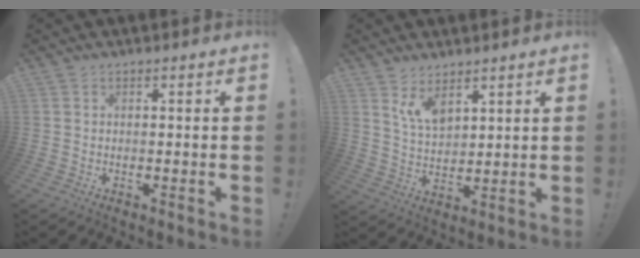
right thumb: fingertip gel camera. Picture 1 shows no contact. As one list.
[{"total": 7.7, "force": [5.6, 3.7, 3.8], "torque": [-0.079, -0.033, 0.108]}]